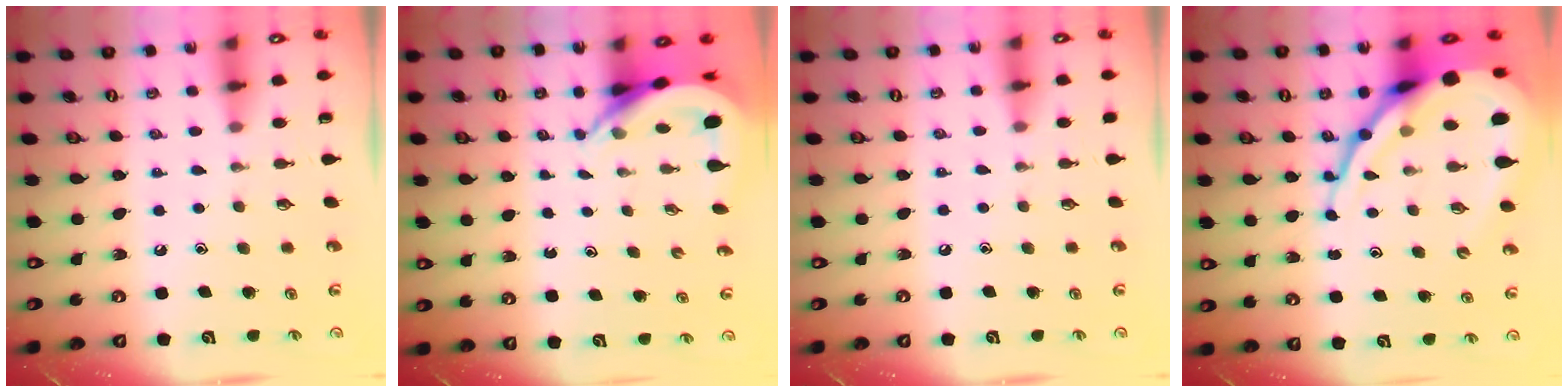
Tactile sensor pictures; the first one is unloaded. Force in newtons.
{"total": 4.1, "press": 4.1, "slide": 0.2}
{"total": 0.0}
{"total": 19.1, "press": 18.9, "slide": 2.0}